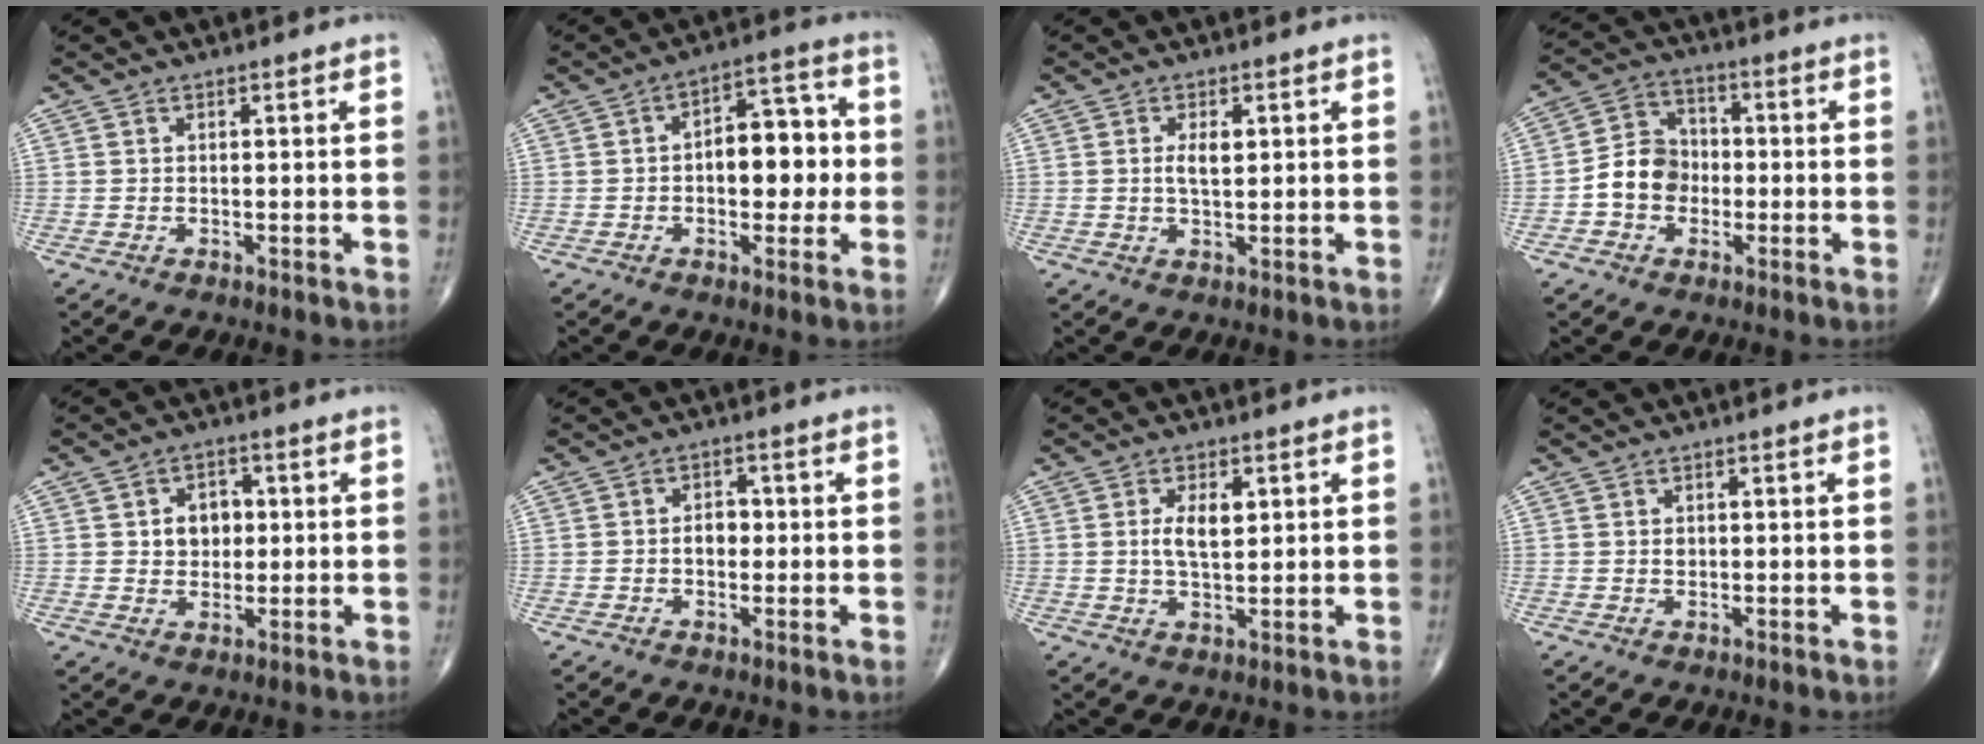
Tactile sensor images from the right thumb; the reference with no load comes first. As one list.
[{"total": 10.7, "force": [-0.4, 6.3, 8.7], "torque": [-0.081, 0.029, -0.011]}, {"total": 3.2, "force": [0.7, 1.6, 2.8], "torque": [-0.047, -0.004, 0.011]}, {"total": 8.6, "force": [-1.7, 7.2, 4.4], "torque": [-0.057, 0.033, -0.044]}, {"total": 5.6, "force": [0.8, 4.4, 3.4], "torque": [-0.022, 0.001, 0.011]}, {"total": 3.3, "force": [-0.2, 2.4, 2.2], "torque": [-0.020, 0.009, -0.009]}, {"total": 5.3, "force": [1.2, 2.6, 4.5], "torque": [-0.076, -0.008, 0.021]}, {"total": 0.9, "force": [0.1, 0.7, 0.5], "torque": [-0.006, 0.001, 0.002]}]